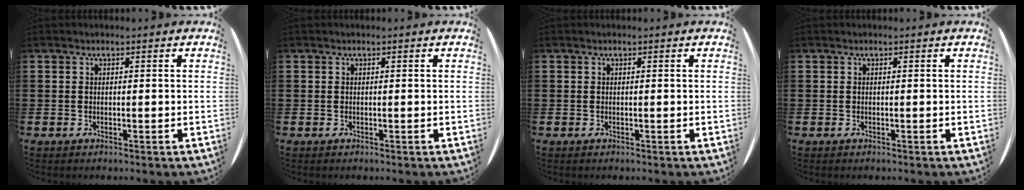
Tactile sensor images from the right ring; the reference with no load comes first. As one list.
[{"total": 0.0}, {"total": 0.0}, {"total": 0.0}]